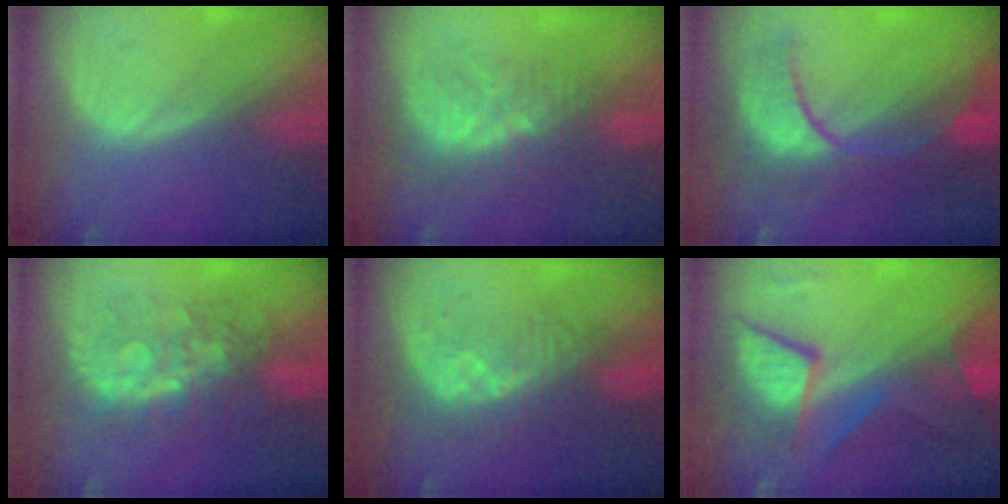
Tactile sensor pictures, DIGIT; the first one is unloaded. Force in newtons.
{"total": 8.8, "press": 7.5, "slide": 4.7}
{"total": 9.4, "press": 9.4, "slide": 0.7}
{"total": 7.9, "press": 7.9, "slide": 0.0}
{"total": 8.2, "press": 7.3, "slide": 3.8}
{"total": 9.2, "press": 9.2, "slide": 0.6}